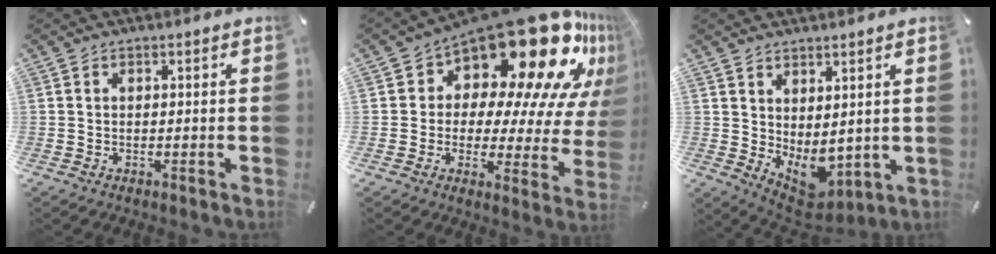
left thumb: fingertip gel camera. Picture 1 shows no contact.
{"total": 25.3, "force": [17.0, 10.7, 15.4], "torque": [-0.203, -0.147, 0.284]}
{"total": 5.7, "force": [0.6, 4.7, 3.1], "torque": [-0.048, -0.025, 0.017]}